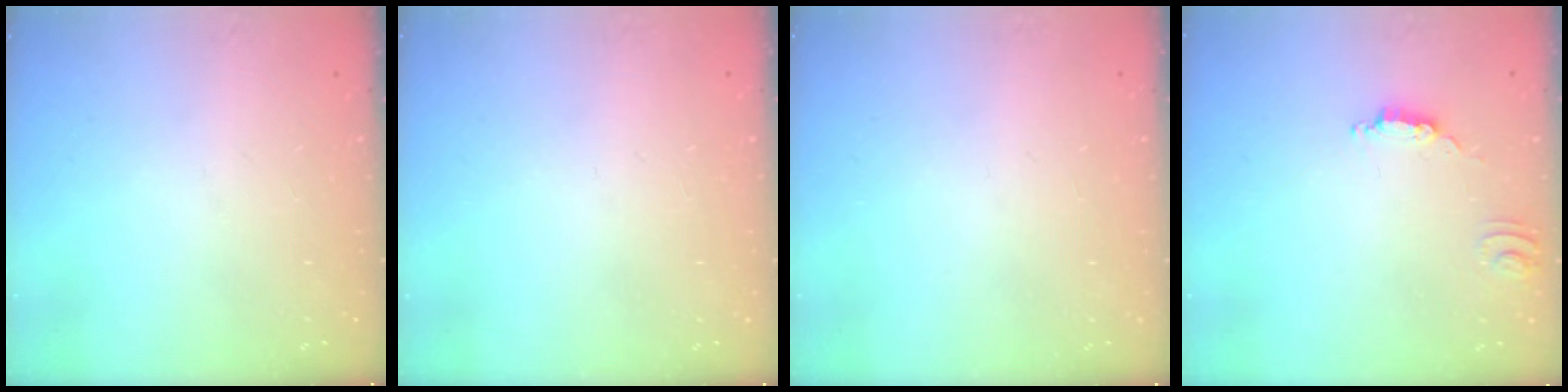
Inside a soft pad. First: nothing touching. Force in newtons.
{"total": 0.0}
{"total": 0.0}
{"total": 4.7, "press": 4.7, "slide": 0.3}